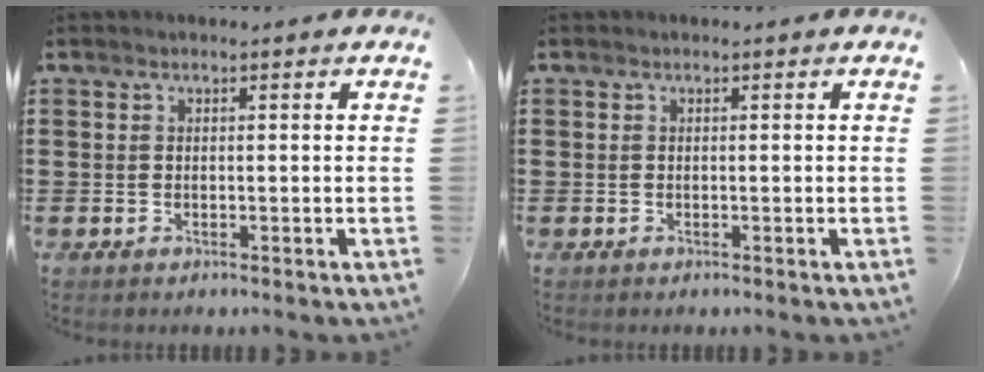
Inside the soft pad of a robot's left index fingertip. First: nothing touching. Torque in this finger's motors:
{"motor_torque": [-0.08, 0.13, 0.00, -0.01]}